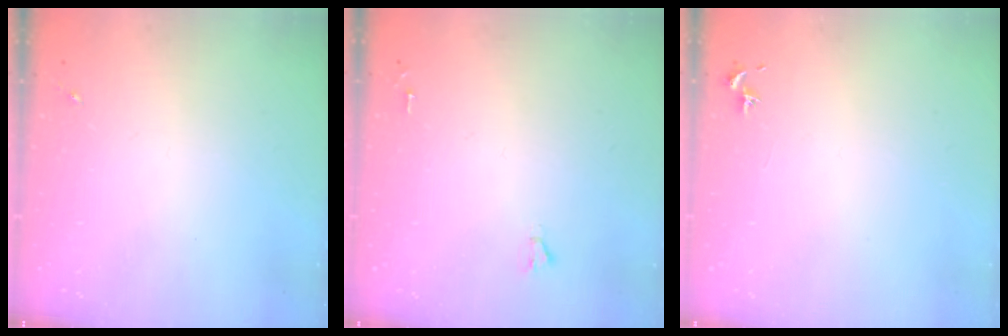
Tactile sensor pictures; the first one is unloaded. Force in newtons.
{"total": 1.6, "press": 1.6, "slide": 0.1}
{"total": 0.8, "press": 0.7, "slide": 0.3}